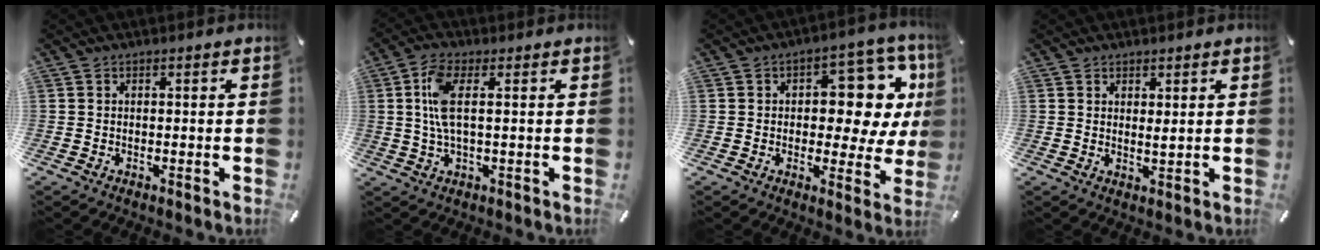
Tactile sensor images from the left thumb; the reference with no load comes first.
{"total": 7.6, "force": [1.4, 2.7, 7.0], "torque": [-0.151, 0.001, 0.022]}
{"total": 12.3, "force": [4.0, 7.5, 8.9], "torque": [-0.102, -0.043, 0.068]}
{"total": 1.7, "force": [1.6, 0.0, 0.4], "torque": [-0.002, -0.009, 0.029]}